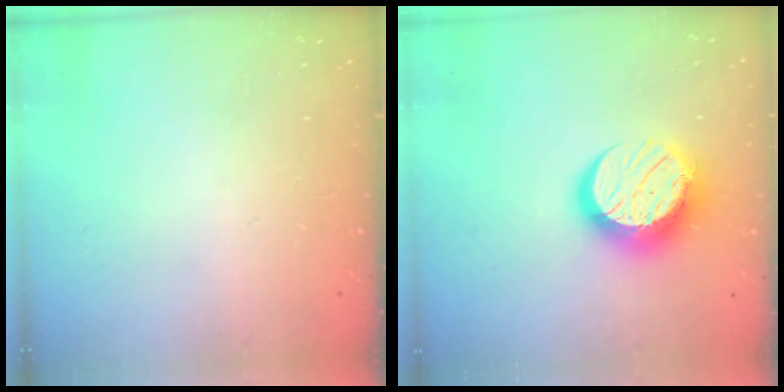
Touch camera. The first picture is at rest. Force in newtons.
{"total": 13.6, "press": 13.5, "slide": 0.5}